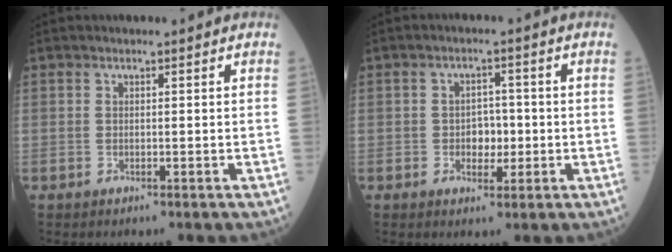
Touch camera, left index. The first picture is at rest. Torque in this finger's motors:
{"motor_torque": [0.07, 0.40, 0.10, 0.00]}